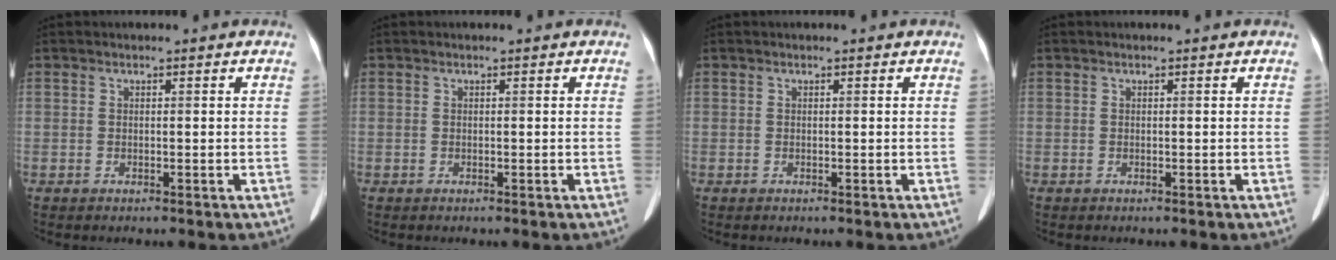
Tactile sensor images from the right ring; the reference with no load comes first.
{"total": 0.0}
{"total": 0.0}
{"total": 0.0}